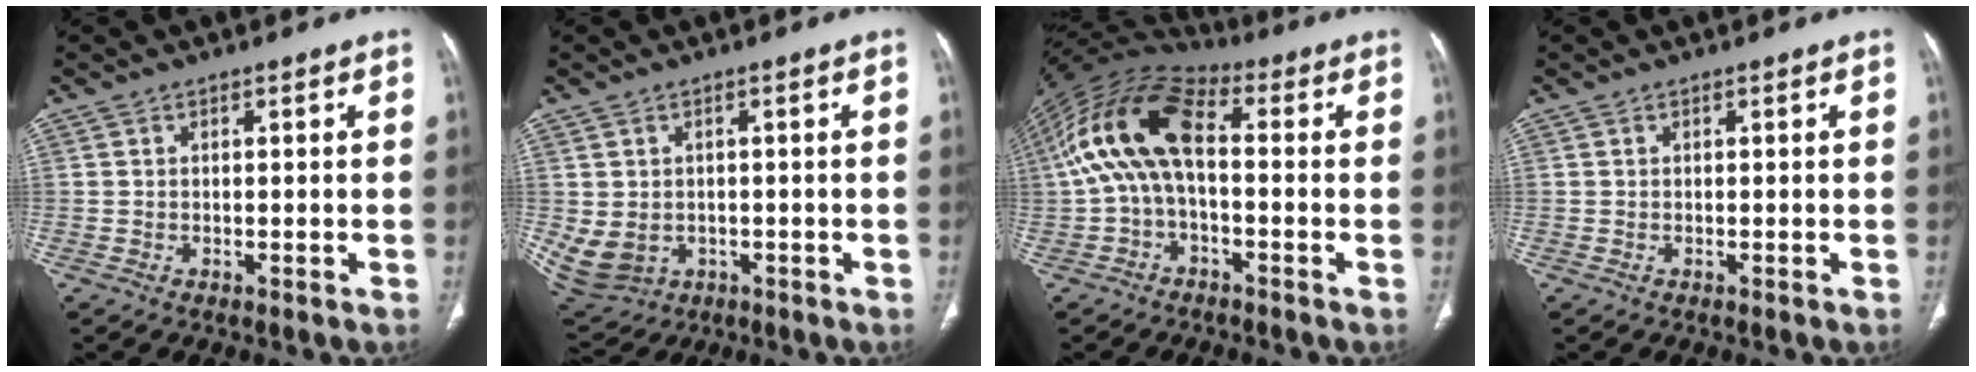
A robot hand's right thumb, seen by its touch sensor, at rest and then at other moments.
{"total": 8.9, "force": [-1.3, 7.4, 4.7], "torque": [-0.110, 0.001, 0.003]}
{"total": 15.1, "force": [0.3, 7.9, 12.9], "torque": [-0.251, 0.043, -0.006]}
{"total": 0.0}